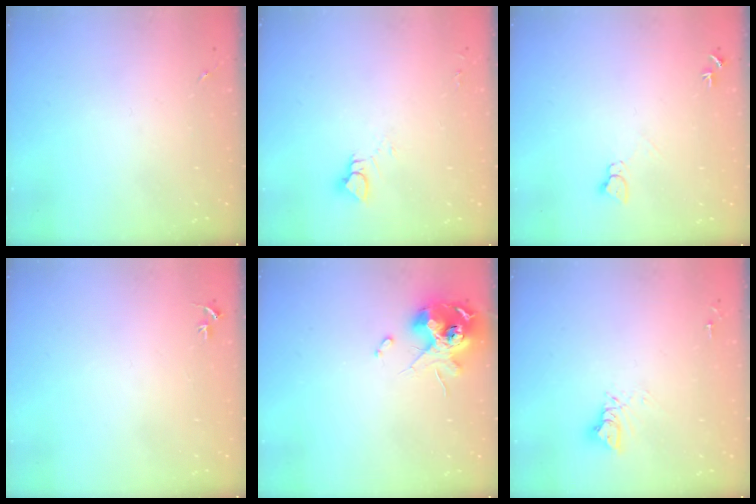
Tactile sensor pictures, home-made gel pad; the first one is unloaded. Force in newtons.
{"total": 4.6, "press": 4.5, "slide": 0.5}
{"total": 4.4, "press": 4.4, "slide": 0.4}
{"total": 3.1, "press": 3.1, "slide": 0.3}
{"total": 13.2, "press": 13.1, "slide": 1.8}
{"total": 7.3, "press": 7.3, "slide": 0.7}